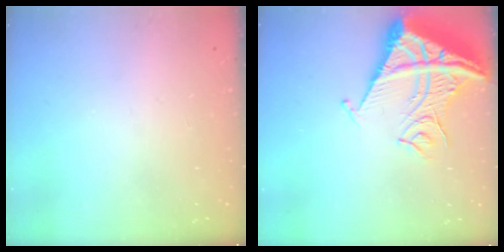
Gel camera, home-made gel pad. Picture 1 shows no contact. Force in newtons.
{"total": 16.6, "press": 16.4, "slide": 2.0}